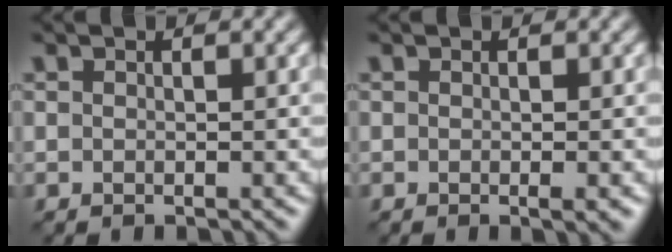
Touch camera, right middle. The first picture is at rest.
{"total": 1.1, "force": [-0.2, 0.2, 1.0], "torque": [-0.013, -0.004, -0.004]}